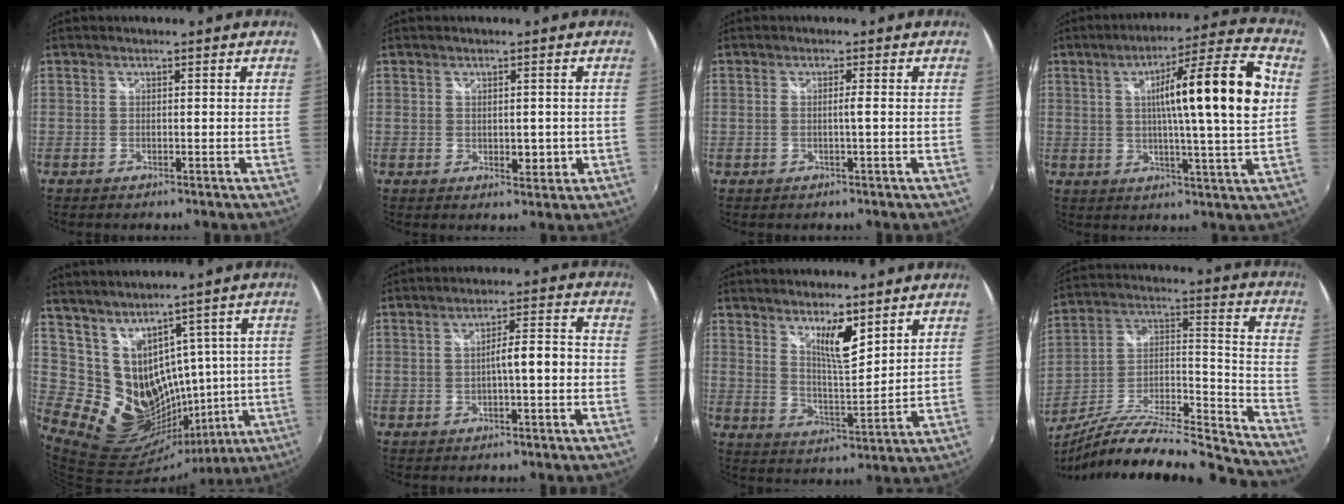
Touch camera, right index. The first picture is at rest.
{"total": 2.9, "force": [-0.2, 1.7, 2.3], "torque": [-0.032, -0.005, 0.001]}
{"total": 1.4, "force": [-0.2, -0.4, 1.3], "torque": [-0.021, -0.001, -0.005]}
{"total": 17.2, "force": [3.2, 0.3, 16.9], "torque": [-0.255, 0.023, 0.045]}
{"total": 16.5, "force": [7.3, 12.7, 7.6], "torque": [-0.157, -0.002, 0.167]}
{"total": 5.3, "force": [-1.2, 0.7, 5.1], "torque": [-0.078, 0.015, -0.010]}
{"total": 7.6, "force": [5.1, 1.5, 5.4], "torque": [-0.089, -0.008, 0.089]}
{"total": 22.4, "force": [-19.4, 1.6, 11.1], "torque": [-0.164, -0.018, -0.324]}